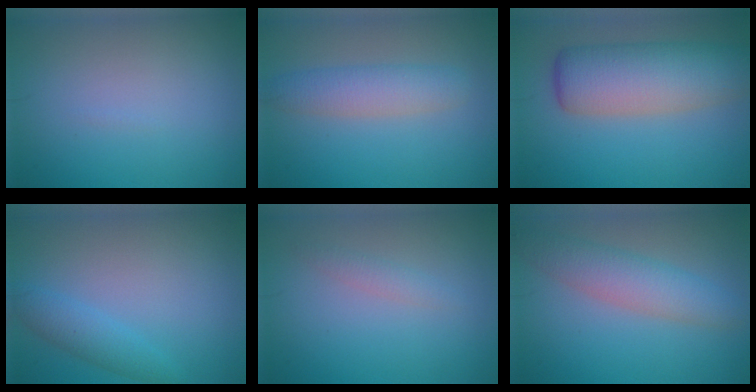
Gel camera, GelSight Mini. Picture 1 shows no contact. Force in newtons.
{"total": 3.5, "press": 3.5, "slide": 0.1}
{"total": 8.1, "press": 8.1, "slide": 0.4}
{"total": 2.3, "press": 2.3, "slide": 0.1}
{"total": 1.2, "press": 1.2, "slide": 0.0}
{"total": 4.3, "press": 4.3, "slide": 0.1}